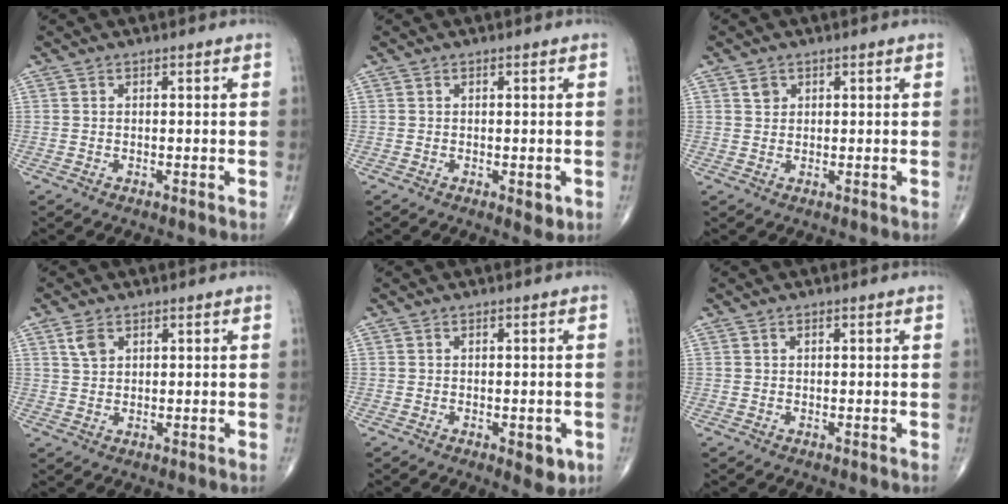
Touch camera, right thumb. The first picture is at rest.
{"total": 2.2, "force": [-0.5, 1.1, 1.9], "torque": [-0.011, -0.004, -0.005]}
{"total": 1.8, "force": [0.9, 1.4, 0.6], "torque": [-0.001, -0.005, 0.014]}
{"total": 3.1, "force": [1.5, 2.0, 1.8], "torque": [-0.030, -0.002, 0.034]}
{"total": 4.0, "force": [-1.4, 1.9, 3.2], "torque": [-0.020, -0.004, -0.013]}
{"total": 0.6, "force": [0.2, 0.3, 0.4], "torque": [-0.007, 0.001, 0.004]}